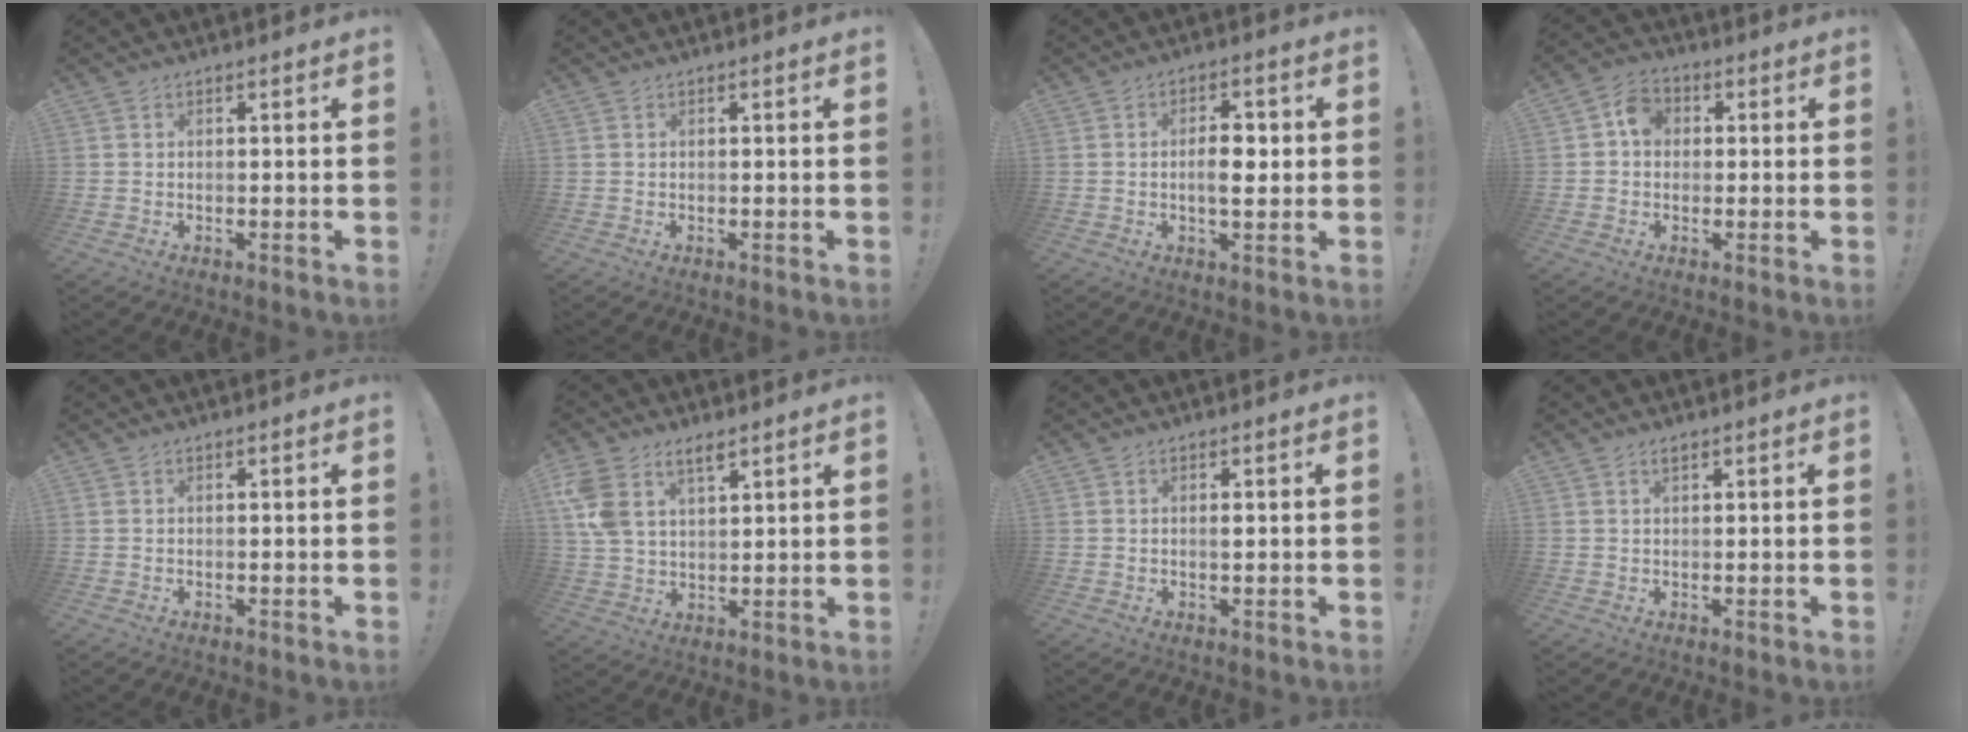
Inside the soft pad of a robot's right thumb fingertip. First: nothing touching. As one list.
[{"total": 0.0}, {"total": 6.6, "force": [-0.4, 3.2, 5.8], "torque": [-0.086, 0.008, -0.012]}, {"total": 5.6, "force": [0.5, 4.5, 3.3], "torque": [-0.046, 0.012, 0.009]}, {"total": 0.0}, {"total": 9.0, "force": [5.5, 5.2, 4.7], "torque": [-0.097, -0.013, 0.112]}, {"total": 0.8, "force": [0.0, 0.2, 0.7], "torque": [-0.003, -0.004, -0.002]}, {"total": 1.1, "force": [0.9, 0.3, 0.5], "torque": [-0.006, -0.002, 0.016]}]